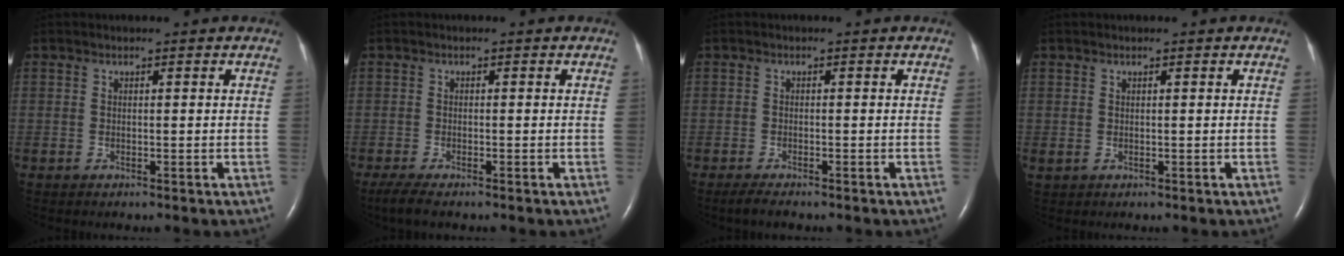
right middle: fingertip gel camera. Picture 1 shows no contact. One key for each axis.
{"total": 3.4, "fx": -2.5, "fy": 0.6, "fz": 2.2, "tx": -0.048, "ty": -0.013, "tz": -0.041}
{"total": 2.2, "fx": -1.7, "fy": 0.4, "fz": 1.3, "tx": -0.035, "ty": -0.008, "tz": -0.029}
{"total": 0.6, "fx": 0.2, "fy": 0.5, "fz": 0.4, "tx": -0.007, "ty": 0.000, "tz": 0.009}